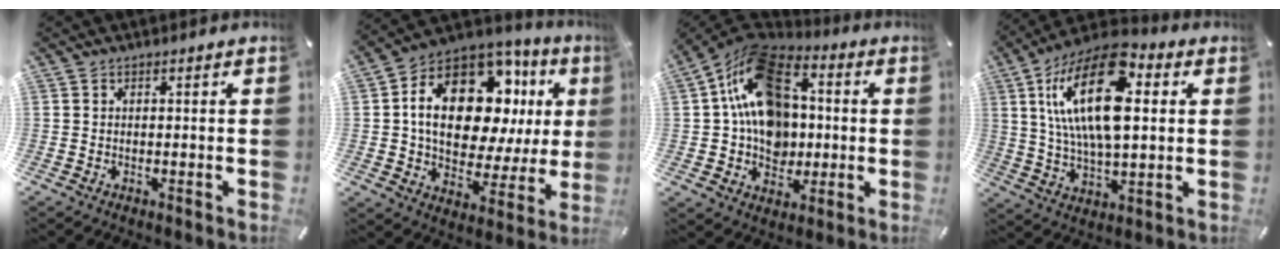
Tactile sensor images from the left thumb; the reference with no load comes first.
{"total": 22.0, "force": [5.8, 13.6, 16.3], "torque": [-0.267, -0.034, 0.096]}
{"total": 18.8, "force": [2.4, 14.8, 11.4], "torque": [-0.209, -0.008, 0.043]}
{"total": 22.1, "force": [6.7, 11.1, 17.9], "torque": [-0.356, -0.013, 0.103]}